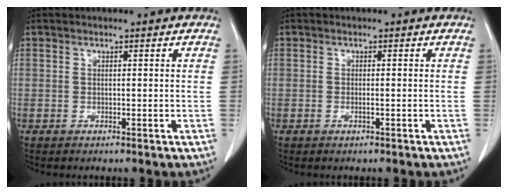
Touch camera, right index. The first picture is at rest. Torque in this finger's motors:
{"motor_torque": [-0.16, -0.08, -0.06, -0.01]}